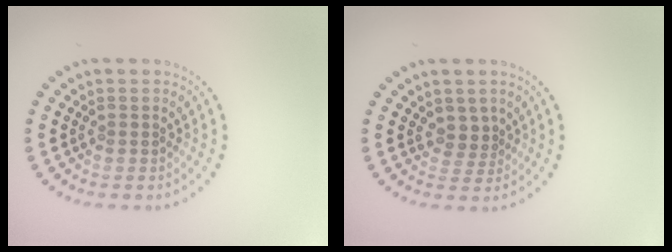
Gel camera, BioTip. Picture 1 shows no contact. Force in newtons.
{"total": 1.7, "press": 1.3, "slide": 1.1}